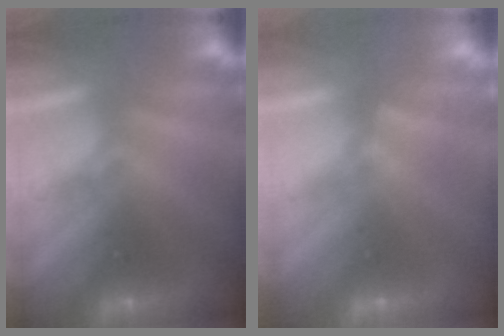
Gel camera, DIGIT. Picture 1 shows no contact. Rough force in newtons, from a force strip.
{"total": 4.5}